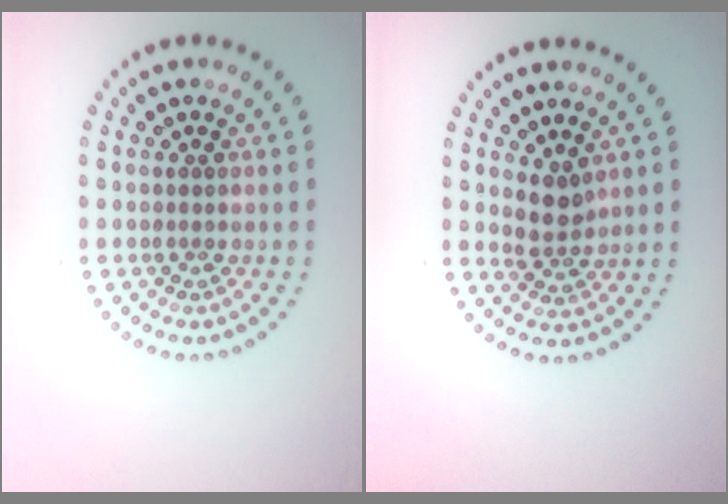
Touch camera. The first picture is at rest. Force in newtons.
{"total": 2.2, "press": 1.9, "slide": 1.1}